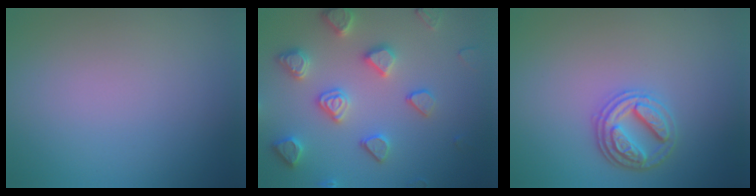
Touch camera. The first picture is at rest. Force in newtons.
{"total": 4.7, "press": 4.4, "slide": 1.5}
{"total": 2.9, "press": 2.8, "slide": 0.8}